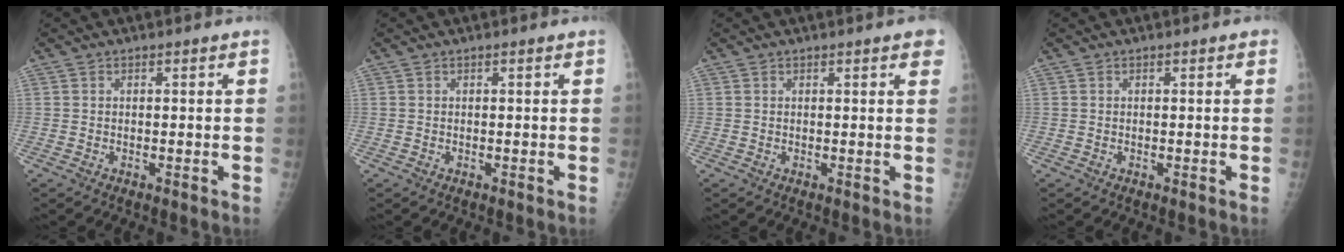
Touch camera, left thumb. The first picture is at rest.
{"total": 0.0}
{"total": 2.8, "force": [1.6, 0.5, 2.1], "torque": [-0.019, 0.001, 0.017]}
{"total": 0.0}